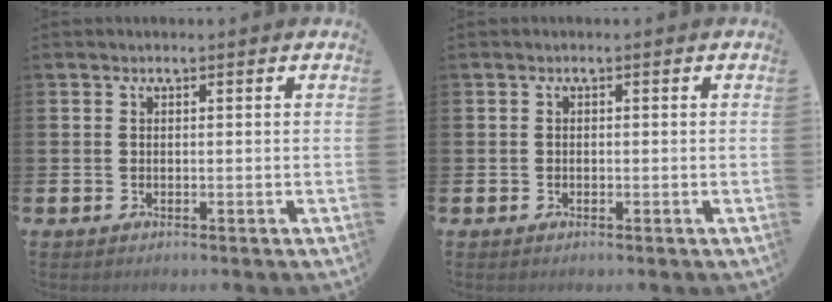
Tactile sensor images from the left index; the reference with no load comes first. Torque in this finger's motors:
{"motor_torque": [-0.13, -0.06, -0.02, -0.01]}